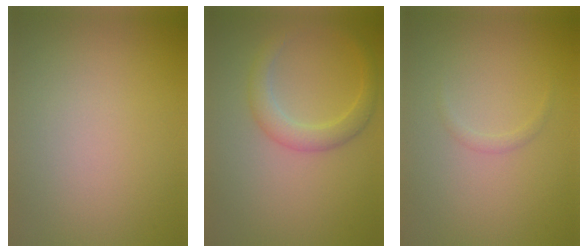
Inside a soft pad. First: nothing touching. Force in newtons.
{"total": 2.6, "press": 2.6, "slide": 0.1}
{"total": 0.6, "press": 0.6, "slide": 0.1}